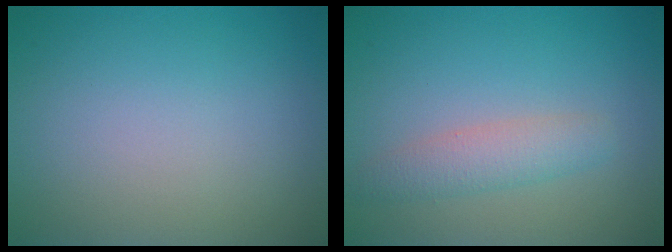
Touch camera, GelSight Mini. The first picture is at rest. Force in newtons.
{"total": 2.5, "press": 2.5, "slide": 0.1}